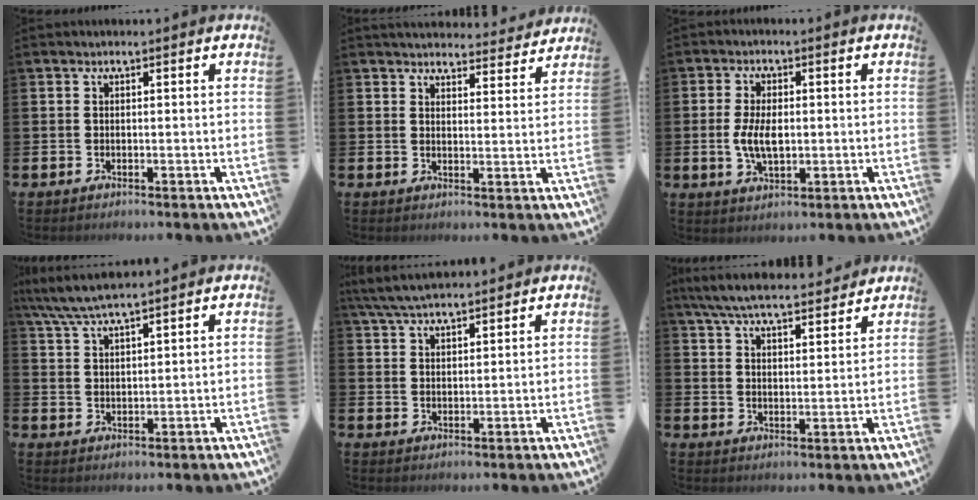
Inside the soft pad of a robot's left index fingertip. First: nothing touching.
{"total": 4.2, "force": [4.1, 0.9, 0.2], "torque": [-0.003, -0.029, 0.071]}
{"total": 5.0, "force": [-0.1, 2.6, 4.3], "torque": [-0.076, 0.000, -0.006]}
{"total": 5.5, "force": [5.0, 0.4, 2.2], "torque": [-0.062, -0.016, 0.091]}
{"total": 5.3, "force": [5.0, 0.8, 1.6], "torque": [-0.050, -0.014, 0.093]}
{"total": 7.0, "force": [6.6, 1.0, 2.0], "torque": [-0.057, -0.039, 0.118]}